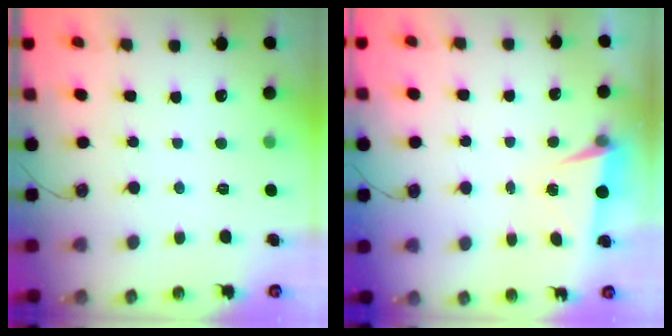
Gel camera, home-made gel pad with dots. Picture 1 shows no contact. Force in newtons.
{"total": 2.0, "press": 1.7, "slide": 1.0}